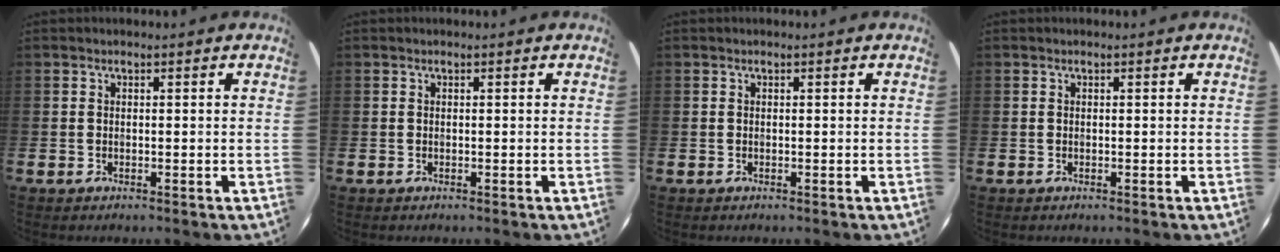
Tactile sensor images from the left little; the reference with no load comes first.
{"total": 0.0}
{"total": 0.0}
{"total": 0.0}